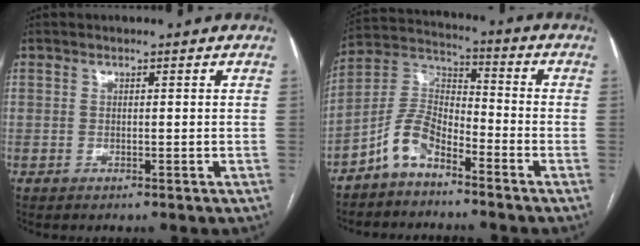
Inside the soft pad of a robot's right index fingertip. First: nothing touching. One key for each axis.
{"total": 7.8, "fx": -5.3, "fy": 3.3, "fz": 4.8, "tx": -0.102, "ty": 0.024, "tz": -0.107}